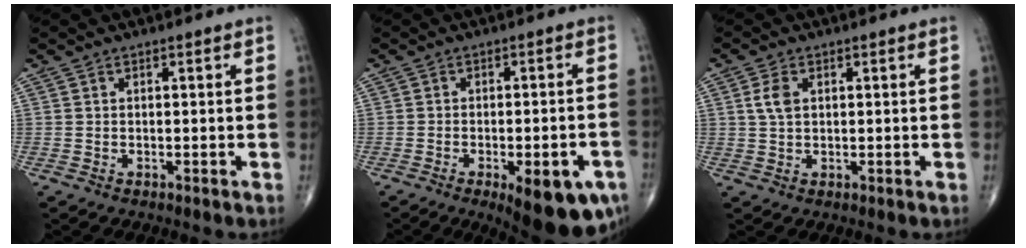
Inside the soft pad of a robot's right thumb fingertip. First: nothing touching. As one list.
[{"total": 13.6, "force": [-6.4, 4.9, 11.0], "torque": [-0.101, 0.015, -0.073]}, {"total": 3.4, "force": [0.9, 2.0, 2.5], "torque": [-0.054, 0.002, 0.019]}]